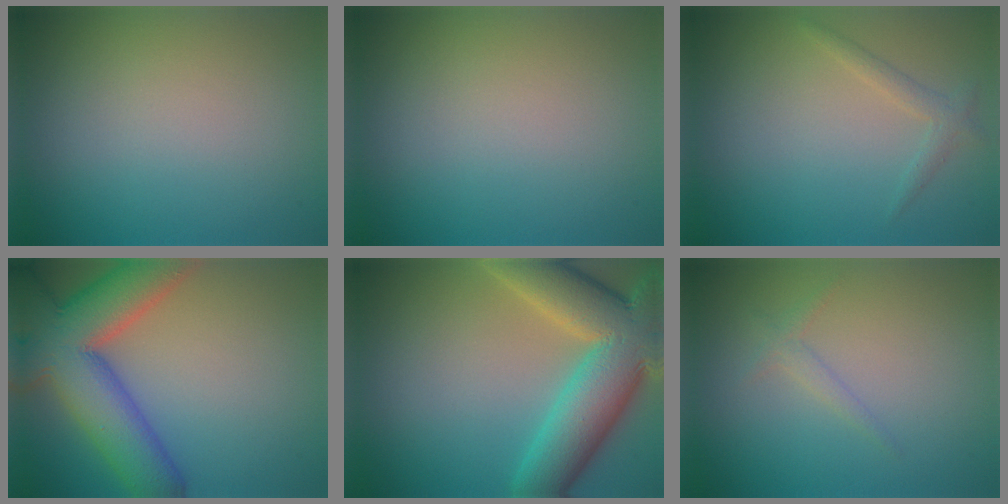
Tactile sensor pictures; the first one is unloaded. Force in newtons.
{"total": 0.0}
{"total": 1.4, "press": 1.4, "slide": 0.1}
{"total": 11.2, "press": 11.2, "slide": 0.8}
{"total": 11.9, "press": 11.9, "slide": 0.9}
{"total": 1.1, "press": 1.1, "slide": 0.1}